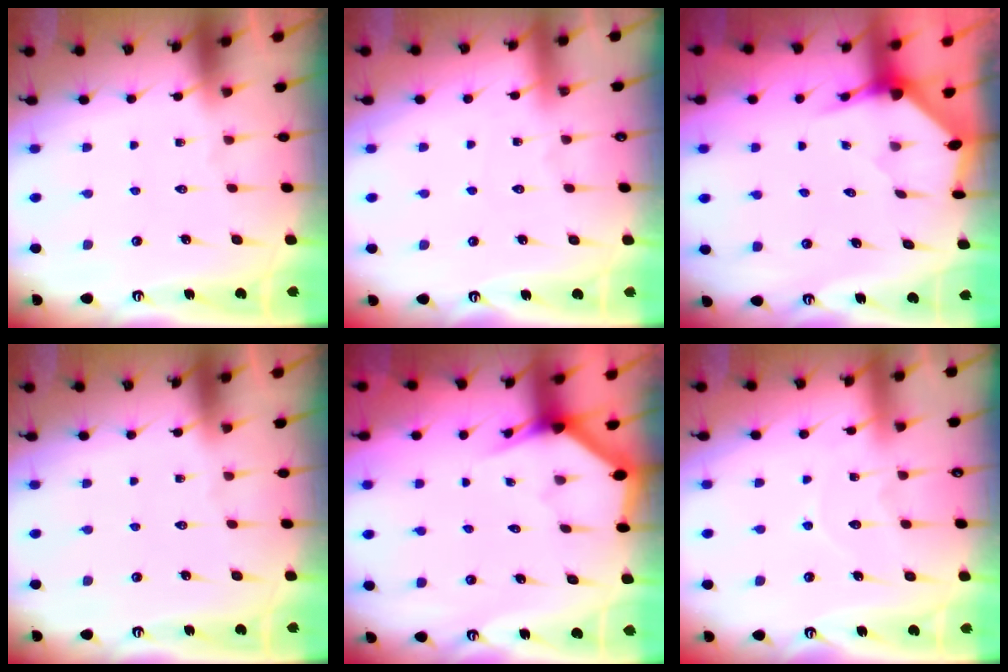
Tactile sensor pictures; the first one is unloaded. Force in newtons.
{"total": 2.4, "press": 2.4, "slide": 0.3}
{"total": 3.3, "press": 3.3, "slide": 0.3}
{"total": 0.0}
{"total": 3.0, "press": 3.0, "slide": 0.1}
{"total": 6.0, "press": 6.0, "slide": 0.7}